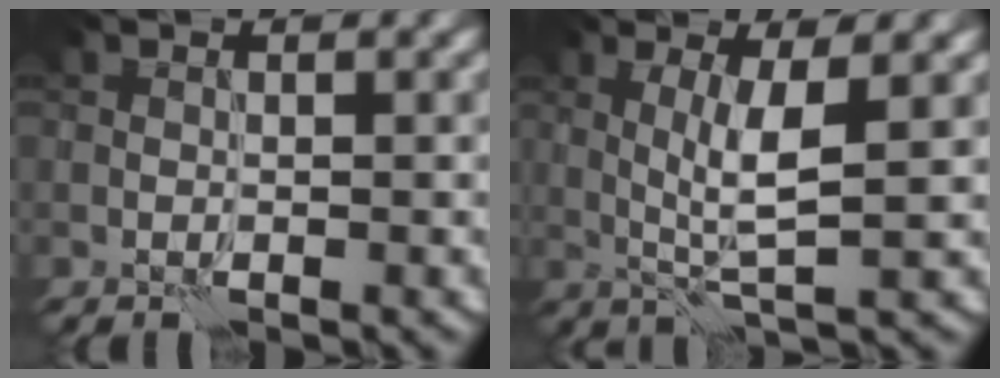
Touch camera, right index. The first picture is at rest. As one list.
[{"total": 3.7, "force": [0.5, 0.2, 3.7], "torque": [-0.078, -0.003, 0.015]}]